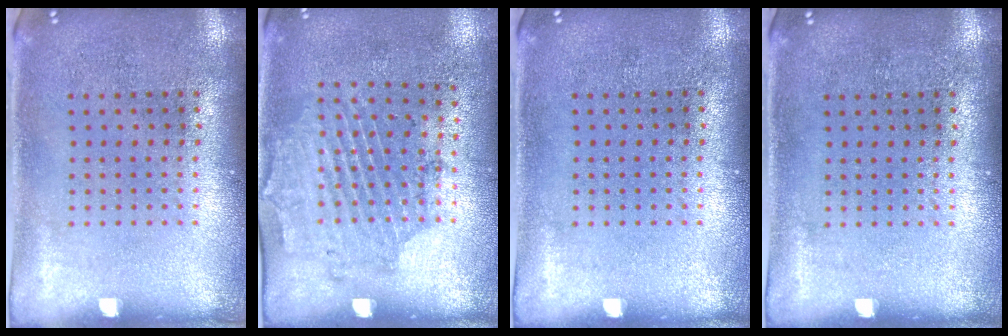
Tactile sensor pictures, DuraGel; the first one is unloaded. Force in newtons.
{"total": 1.7, "press": 1.2, "slide": 1.2}
{"total": 0.0}
{"total": 0.0}